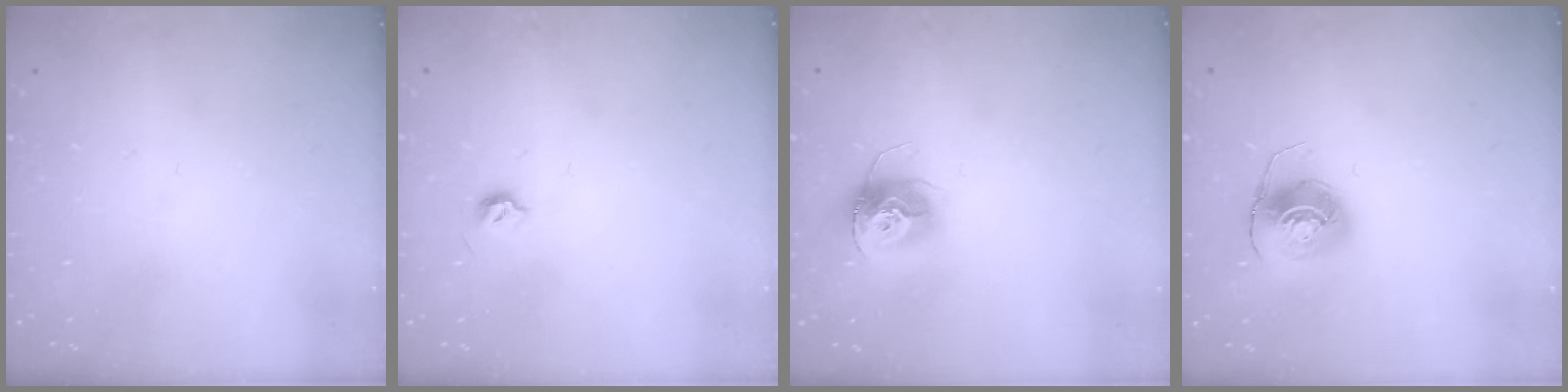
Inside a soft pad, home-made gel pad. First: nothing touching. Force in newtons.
{"total": 3.9, "press": 3.9, "slide": 0.6}
{"total": 12.1, "press": 12.1, "slide": 1.1}
{"total": 7.9, "press": 7.9, "slide": 0.1}